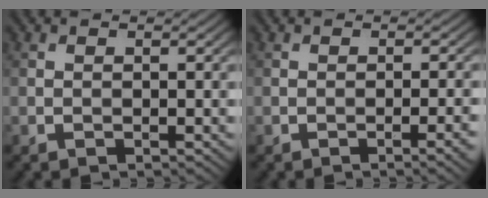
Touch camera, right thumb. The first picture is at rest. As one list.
[{"total": 2.4, "force": [-0.9, 0.4, 2.2], "torque": [-0.029, 0.005, -0.017]}]